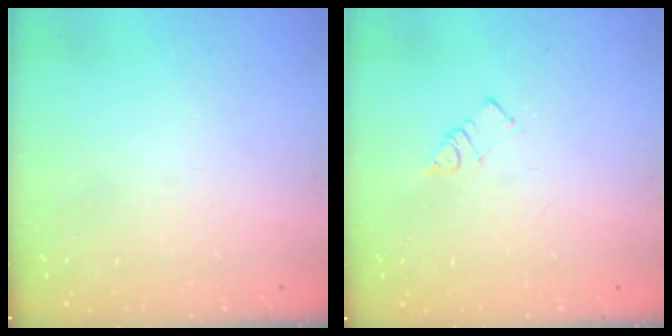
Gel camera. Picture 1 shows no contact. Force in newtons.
{"total": 2.5, "press": 2.5, "slide": 0.1}